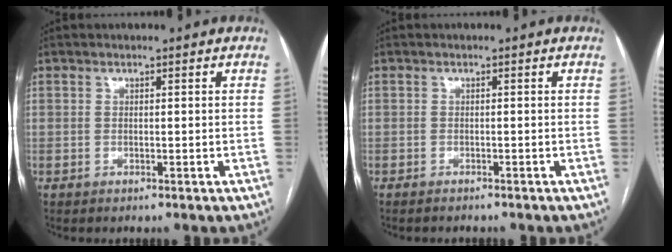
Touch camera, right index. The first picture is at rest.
{"total": 2.6, "force": [-2.3, 0.8, 0.9], "torque": [-0.016, -0.003, -0.023]}